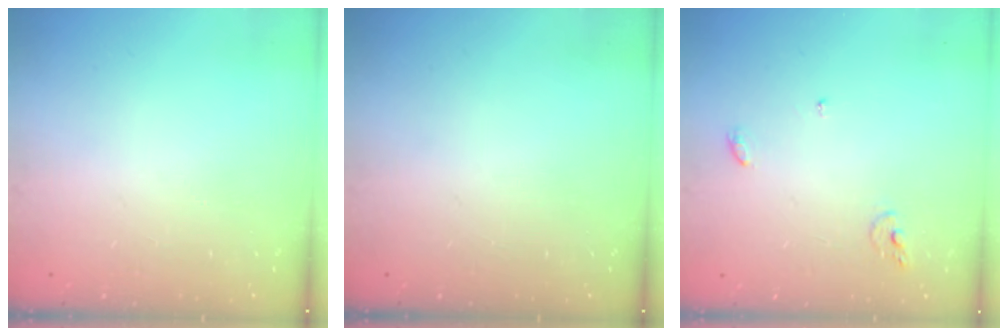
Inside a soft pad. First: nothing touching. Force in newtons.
{"total": 0.0}
{"total": 5.4, "press": 5.4, "slide": 0.2}